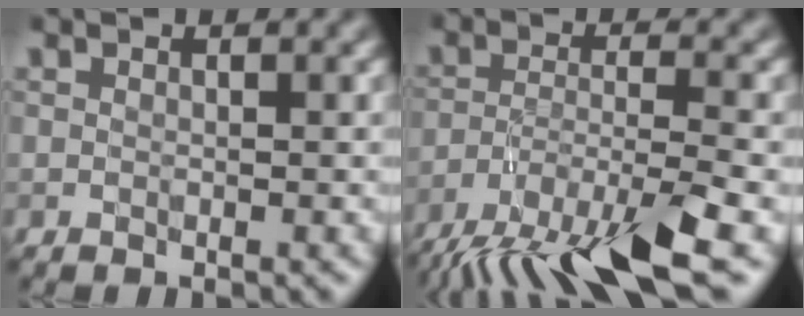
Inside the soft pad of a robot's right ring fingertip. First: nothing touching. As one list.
[{"total": 9.5, "force": [-6.8, 2.2, 6.3], "torque": [-0.119, -0.014, -0.125]}]